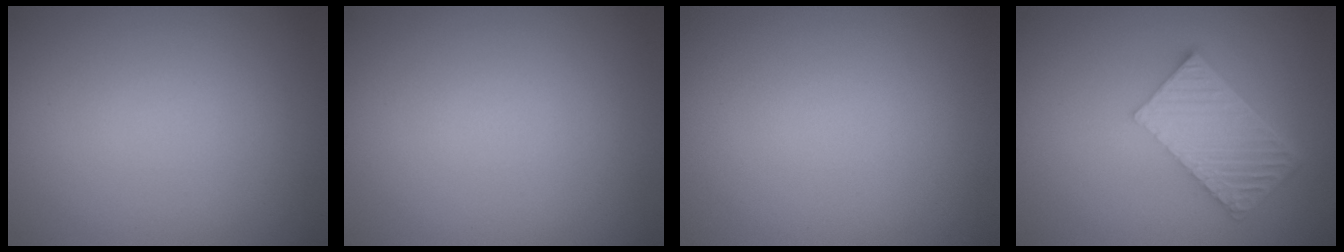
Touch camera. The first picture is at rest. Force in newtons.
{"total": 0.0}
{"total": 0.0}
{"total": 6.3, "press": 4.5, "slide": 4.4}